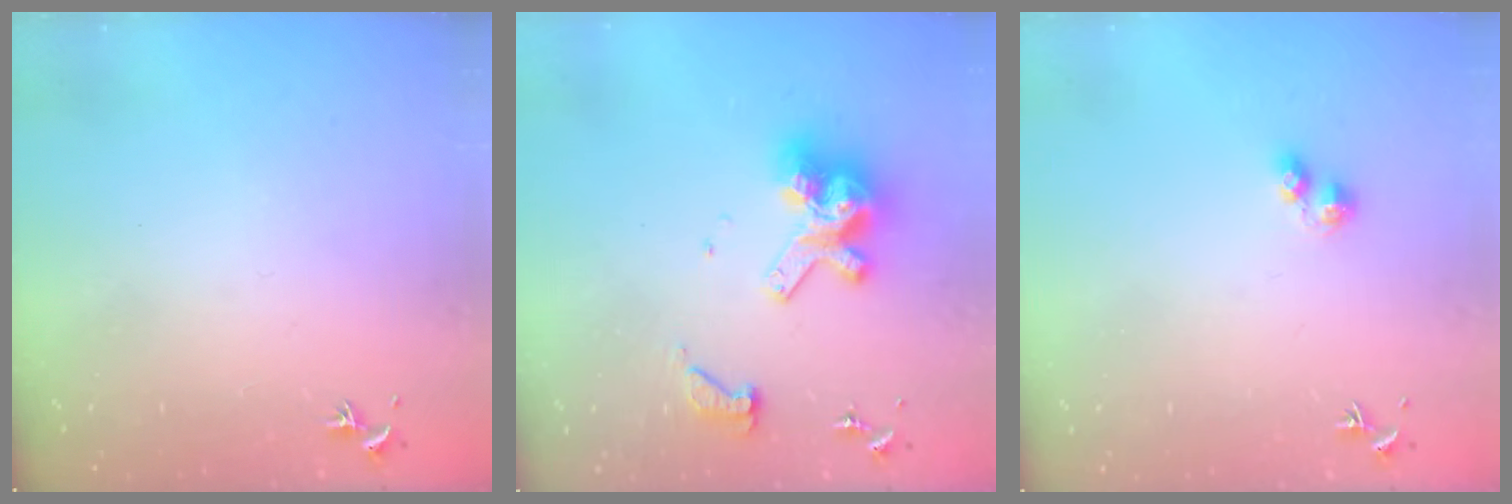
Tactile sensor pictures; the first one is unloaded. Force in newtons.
{"total": 14.1, "press": 14.0, "slide": 1.6}
{"total": 3.5, "press": 3.4, "slide": 0.5}